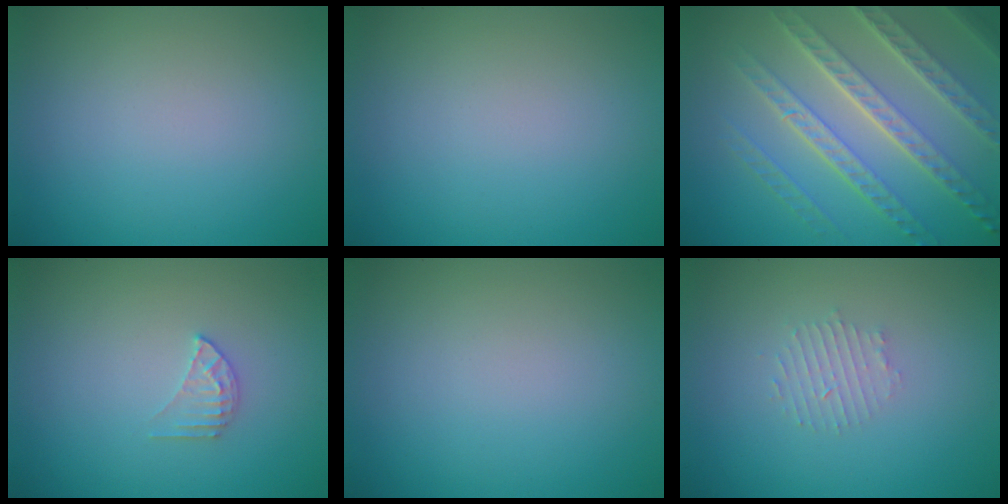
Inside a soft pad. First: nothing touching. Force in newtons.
{"total": 0.0}
{"total": 7.8, "press": 5.5, "slide": 5.6}
{"total": 1.5, "press": 1.5, "slide": 0.2}
{"total": 0.0}
{"total": 1.6, "press": 1.5, "slide": 0.3}